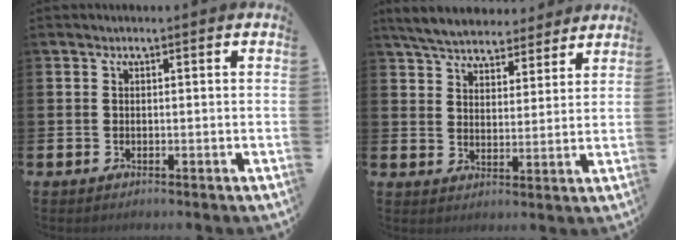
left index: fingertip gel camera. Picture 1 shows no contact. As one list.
[{"total": 6.1, "force": [5.9, 1.5, 0.9], "torque": [-0.041, -0.029, 0.105]}]